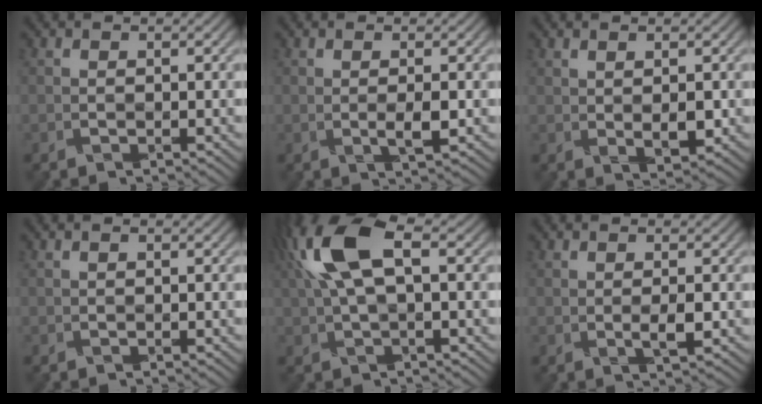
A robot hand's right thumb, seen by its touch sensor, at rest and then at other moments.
{"total": 2.1, "force": [0.0, 0.2, 2.1], "torque": [-0.040, 0.000, 0.002]}
{"total": 2.3, "force": [0.6, 0.7, 2.1], "torque": [-0.044, -0.004, 0.020]}
{"total": 0.0}
{"total": 9.5, "force": [2.7, 3.7, 8.3], "torque": [-0.181, 0.020, 0.046]}
{"total": 1.8, "force": [0.0, 0.2, 1.8], "torque": [-0.036, -0.001, 0.001]}